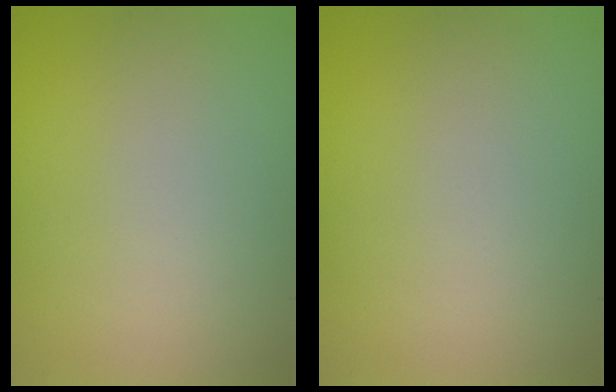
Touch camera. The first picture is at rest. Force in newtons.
{"total": 0.0}